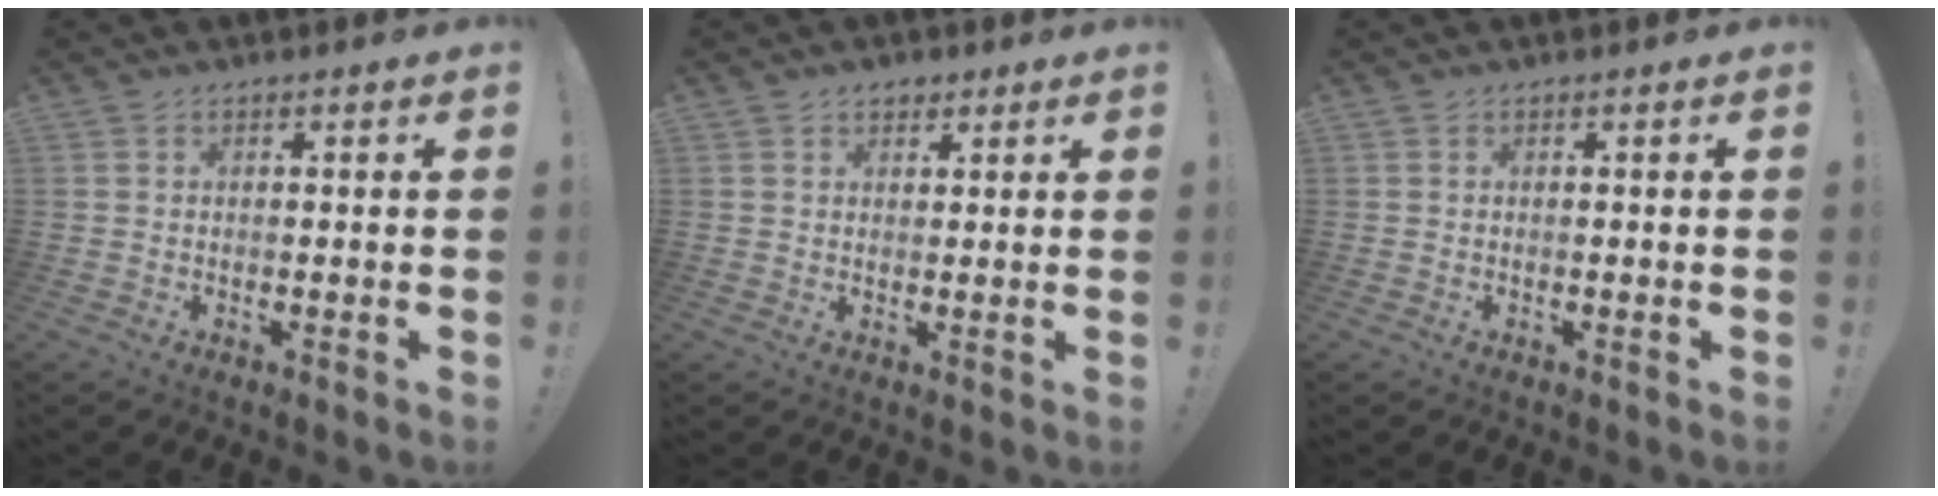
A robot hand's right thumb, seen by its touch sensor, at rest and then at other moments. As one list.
[{"total": 2.5, "force": [1.6, 1.8, 0.8], "torque": [-0.004, -0.007, 0.026]}, {"total": 0.0}]